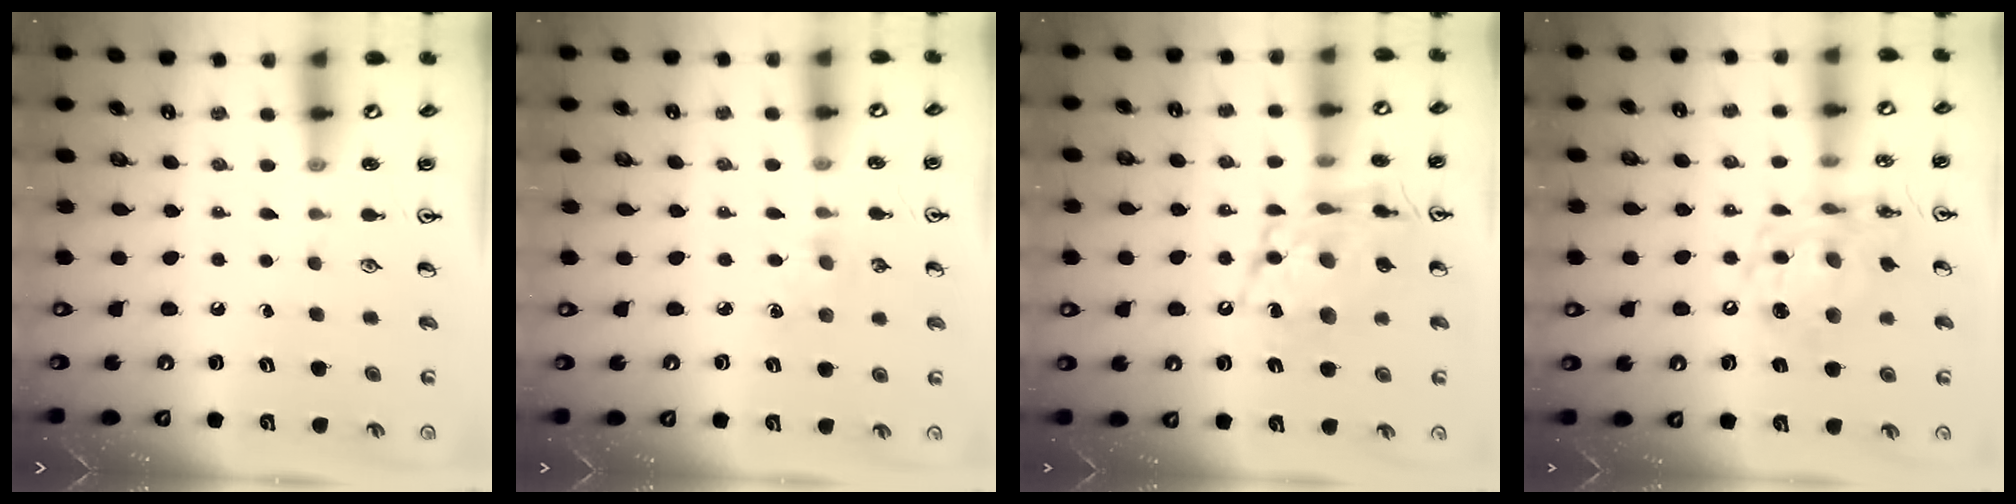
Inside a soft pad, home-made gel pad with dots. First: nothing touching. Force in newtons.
{"total": 4.5, "press": 4.4, "slide": 0.5}
{"total": 14.0, "press": 14.0, "slide": 1.1}
{"total": 11.9, "press": 11.9, "slide": 1.1}